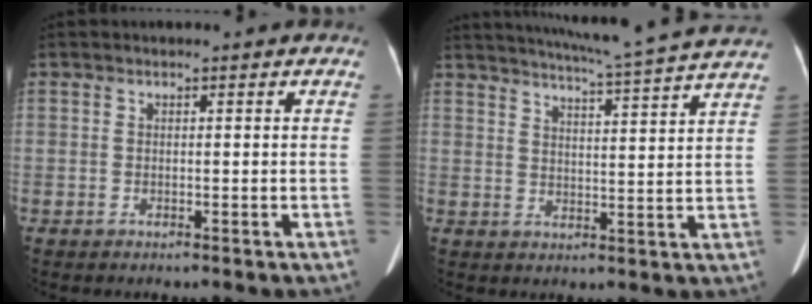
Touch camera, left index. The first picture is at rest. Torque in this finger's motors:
{"motor_torque": [0.50, -1.11, -0.02, 0.04]}